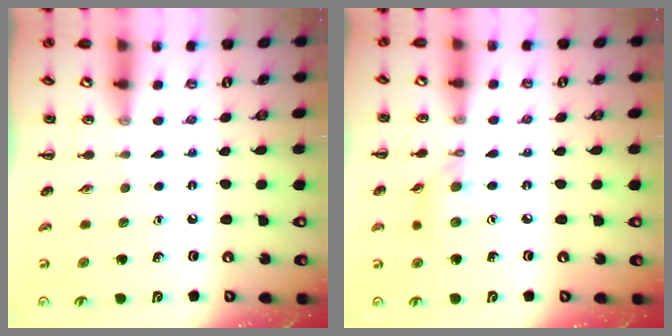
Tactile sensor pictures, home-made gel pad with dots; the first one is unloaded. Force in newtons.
{"total": 6.1, "press": 6.0, "slide": 0.8}